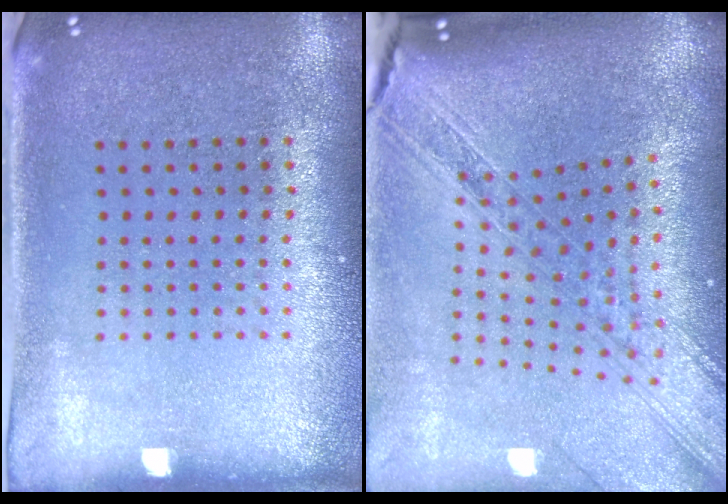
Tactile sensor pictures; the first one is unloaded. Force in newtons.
{"total": 2.6, "press": 2.2, "slide": 1.5}